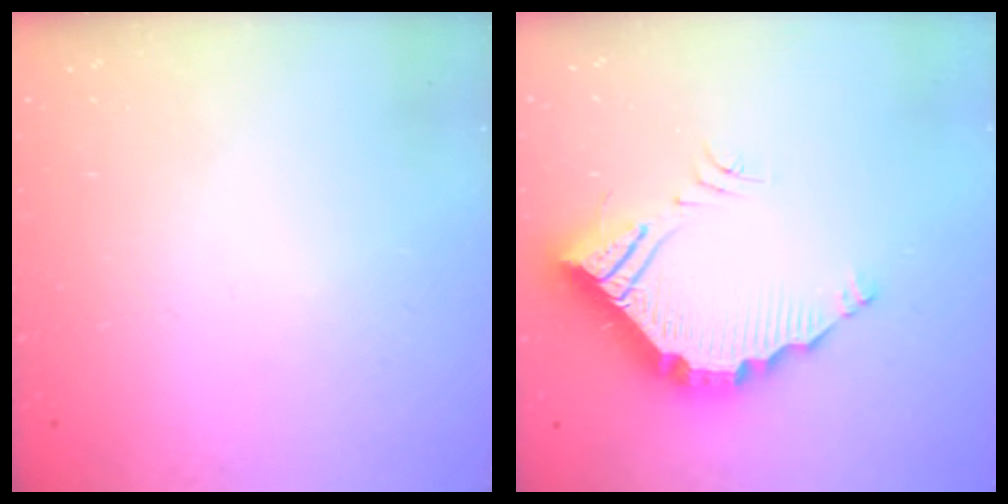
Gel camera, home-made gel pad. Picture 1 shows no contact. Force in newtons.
{"total": 14.3, "press": 14.3, "slide": 0.3}